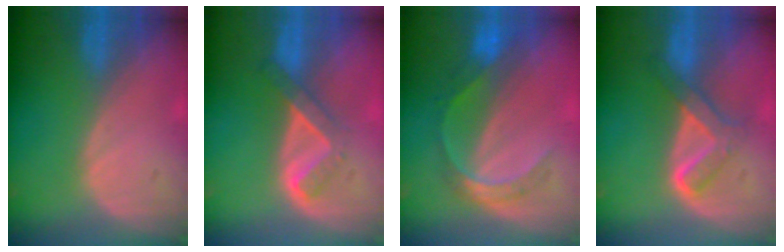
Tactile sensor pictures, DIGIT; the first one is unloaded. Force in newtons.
{"total": 5.1, "press": 4.4, "slide": 2.6}
{"total": 6.1, "press": 5.3, "slide": 3.1}
{"total": 5.2, "press": 5.2, "slide": 0.1}